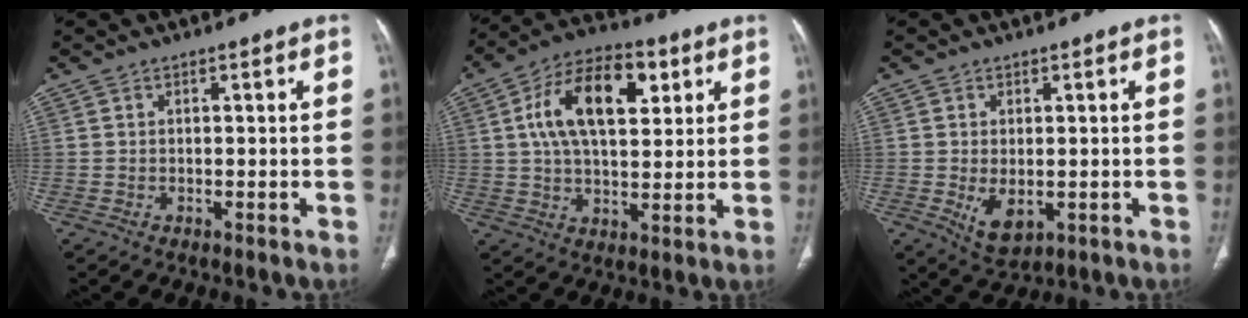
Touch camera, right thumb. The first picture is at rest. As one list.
[{"total": 16.5, "force": [5.0, 8.9, 13.0], "torque": [-0.205, 0.006, 0.080]}, {"total": 5.5, "force": [-1.0, 3.2, 4.4], "torque": [-0.075, -0.011, -0.003]}]